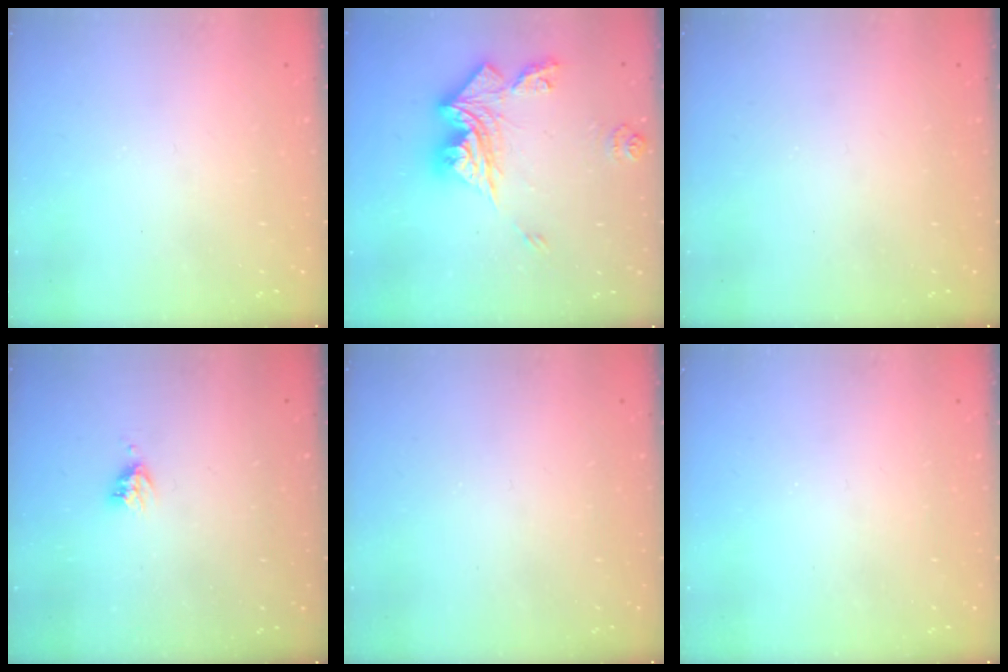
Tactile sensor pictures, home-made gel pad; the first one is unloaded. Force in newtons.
{"total": 15.6, "press": 15.5, "slide": 1.8}
{"total": 0.0}
{"total": 4.3, "press": 4.2, "slide": 0.5}
{"total": 0.0}
{"total": 0.0}